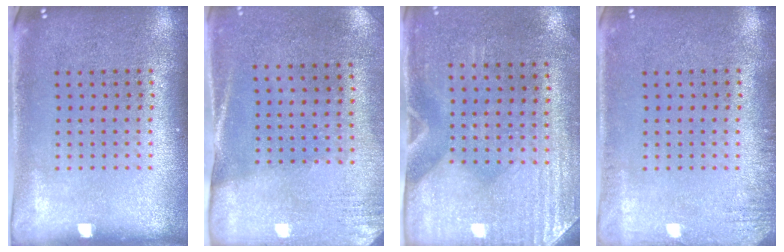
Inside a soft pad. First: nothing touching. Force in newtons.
{"total": 2.6, "press": 2.3, "slide": 1.3}
{"total": 3.0, "press": 2.6, "slide": 1.5}
{"total": 1.5, "press": 1.5, "slide": 0.2}